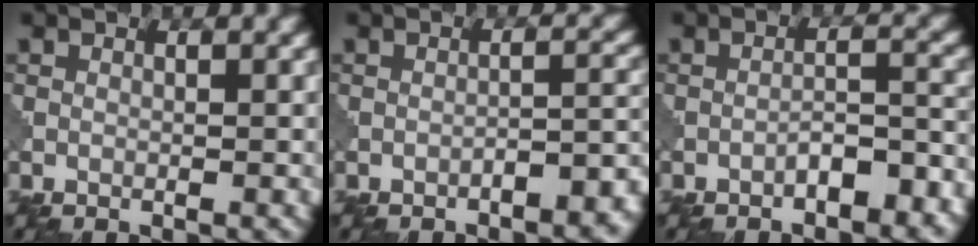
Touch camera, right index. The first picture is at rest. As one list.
[{"total": 3.5, "force": [-2.2, 1.2, 2.4], "torque": [-0.030, 0.009, -0.029]}, {"total": 3.6, "force": [-2.2, 1.3, 2.5], "torque": [-0.039, 0.012, -0.033]}]